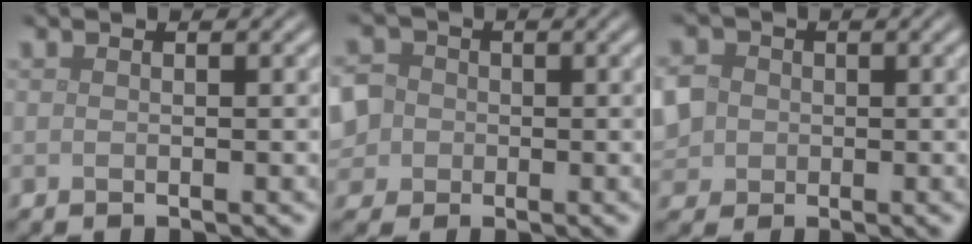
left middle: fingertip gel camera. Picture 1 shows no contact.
{"total": 7.6, "force": [-0.9, 7.0, 2.8], "torque": [-0.070, 0.019, -0.058]}
{"total": 6.2, "force": [-0.3, 5.6, 2.5], "torque": [-0.072, 0.017, -0.028]}